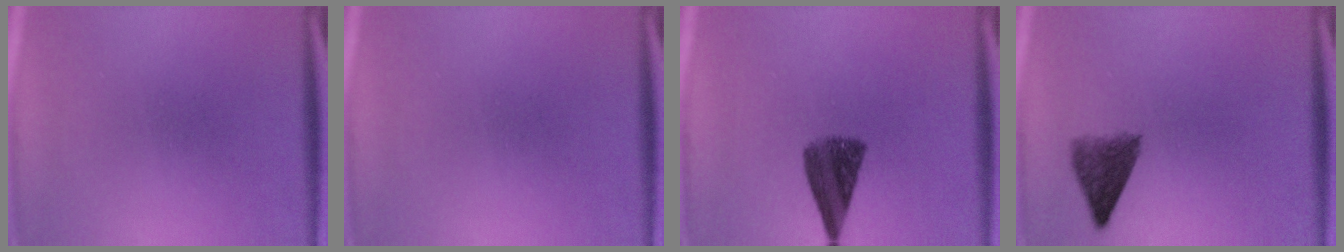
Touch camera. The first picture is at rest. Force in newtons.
{"total": 0.0}
{"total": 7.3}
{"total": 5.0}